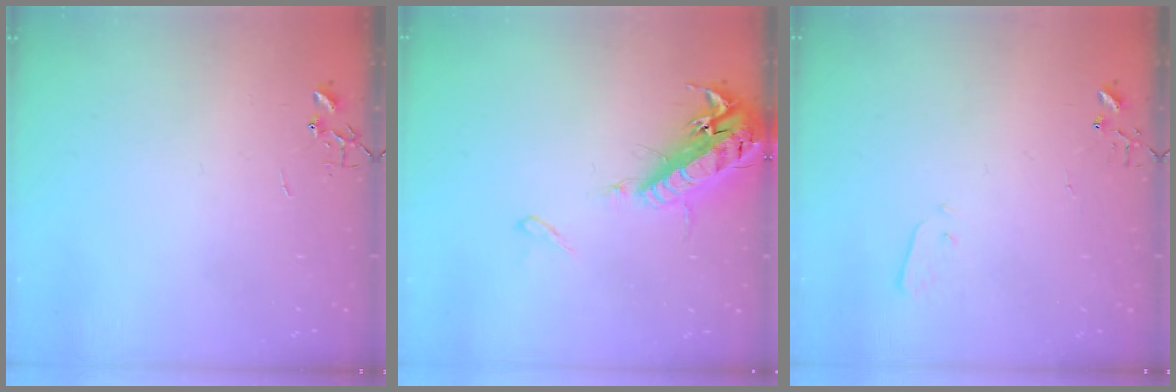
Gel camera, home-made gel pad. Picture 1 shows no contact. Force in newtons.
{"total": 17.4, "press": 16.9, "slide": 4.1}
{"total": 1.9, "press": 1.9, "slide": 0.4}